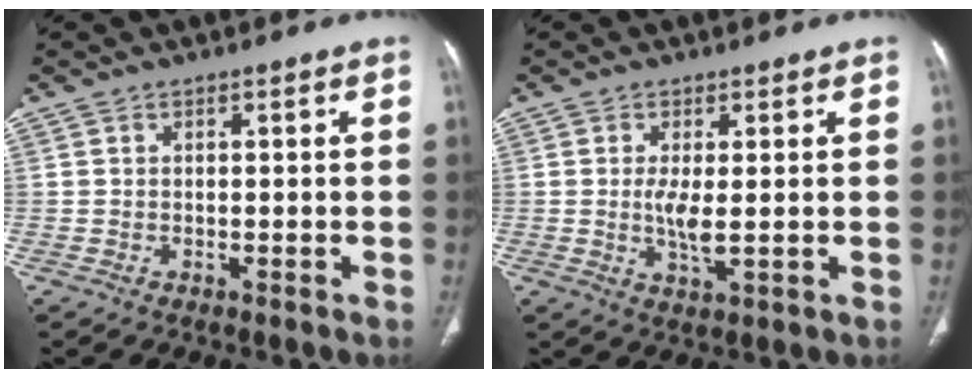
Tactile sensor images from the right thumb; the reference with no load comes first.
{"total": 4.3, "force": [0.2, 1.1, 4.1], "torque": [-0.094, -0.015, 0.004]}